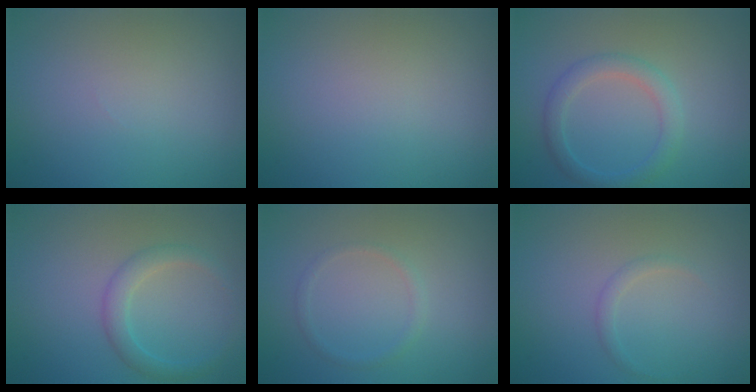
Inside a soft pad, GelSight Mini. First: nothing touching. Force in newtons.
{"total": 0.0}
{"total": 2.5, "press": 2.5, "slide": 0.1}
{"total": 2.2, "press": 2.2, "slide": 0.1}
{"total": 1.0, "press": 0.9, "slide": 0.0}
{"total": 0.8, "press": 0.8, "slide": 0.1}